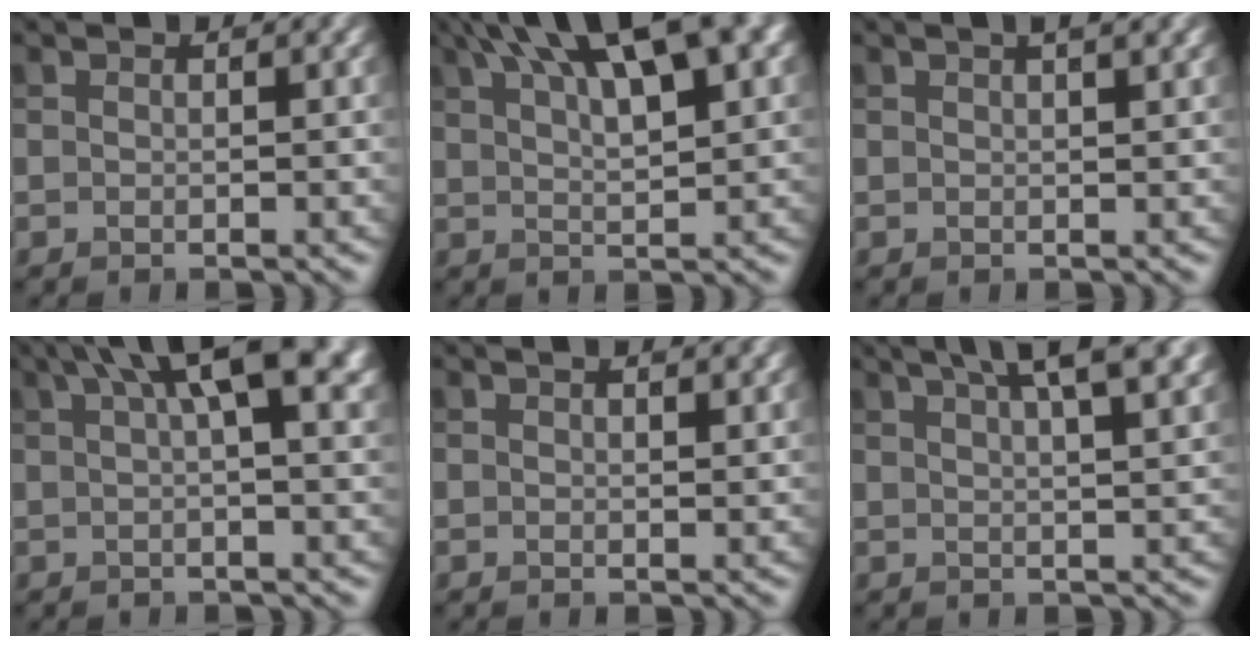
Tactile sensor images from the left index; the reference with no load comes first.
{"total": 12.6, "force": [7.0, 4.0, 9.6], "torque": [-0.133, 0.035, 0.096]}
{"total": 2.2, "force": [1.2, 0.6, 1.7], "torque": [-0.015, 0.004, 0.013]}
{"total": 8.9, "force": [3.7, 2.5, 7.6], "torque": [-0.094, 0.022, 0.048]}
{"total": 1.4, "force": [0.9, 0.4, 1.0], "torque": [-0.010, 0.001, 0.015]}
{"total": 8.8, "force": [5.3, 3.0, 6.4], "torque": [-0.063, 0.040, 0.047]}